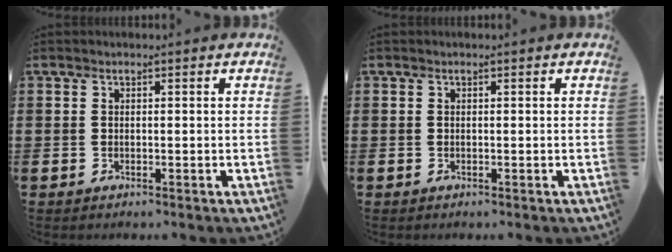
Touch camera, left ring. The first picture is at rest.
{"total": 0.0}